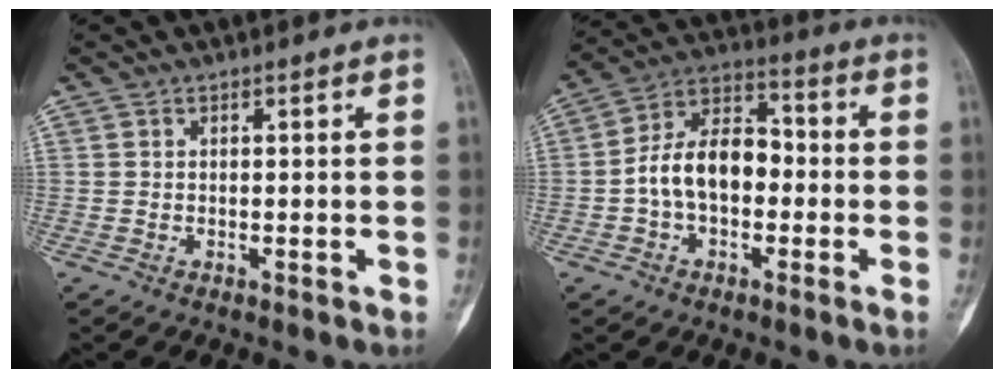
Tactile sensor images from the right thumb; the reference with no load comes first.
{"total": 12.2, "force": [-1.7, 7.5, 9.5], "torque": [-0.155, 0.043, -0.041]}